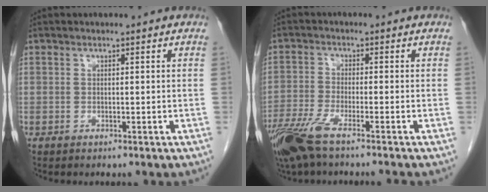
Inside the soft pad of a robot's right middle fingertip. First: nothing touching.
{"total": 8.2, "force": [-6.1, 0.6, 5.4], "torque": [-0.108, -0.020, -0.116]}